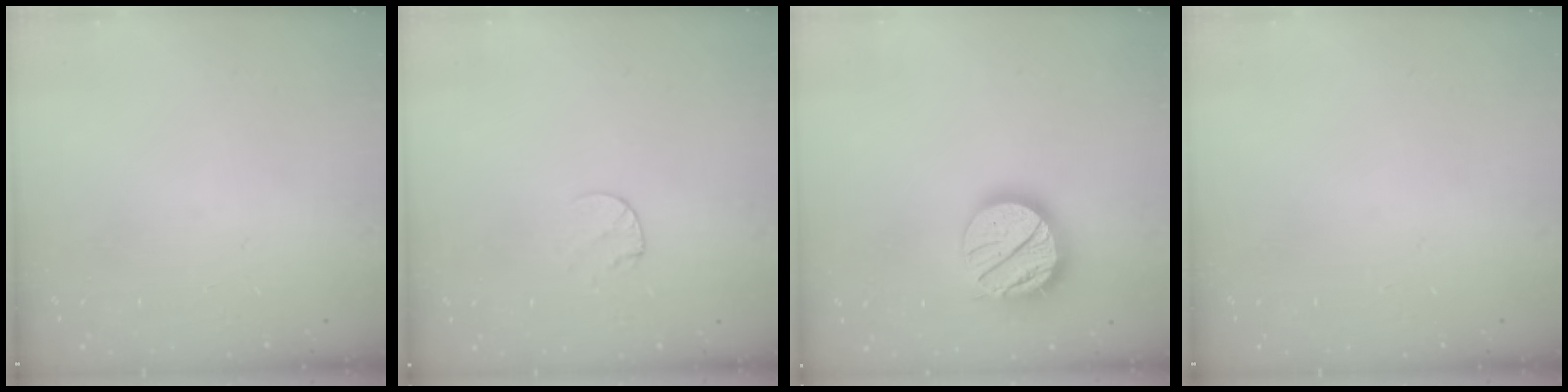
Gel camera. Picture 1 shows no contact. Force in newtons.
{"total": 5.3, "press": 5.3, "slide": 0.6}
{"total": 16.9, "press": 16.9, "slide": 1.3}
{"total": 0.0}